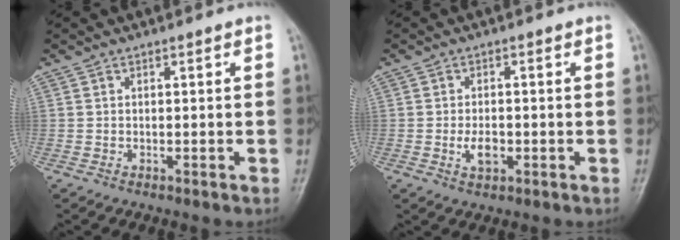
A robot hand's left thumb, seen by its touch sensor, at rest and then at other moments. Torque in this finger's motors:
{"motor_torque": [0.30, 0.31, 0.35, -0.11, 0.02]}